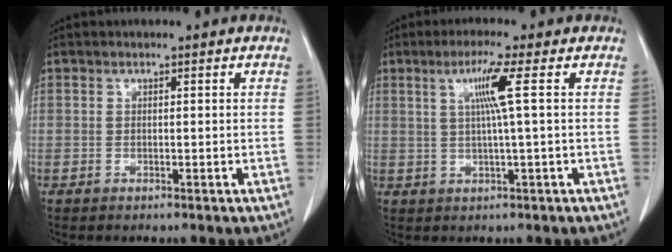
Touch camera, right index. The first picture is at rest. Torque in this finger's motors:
{"motor_torque": [0.51, -0.10, 0.19, 0.04]}